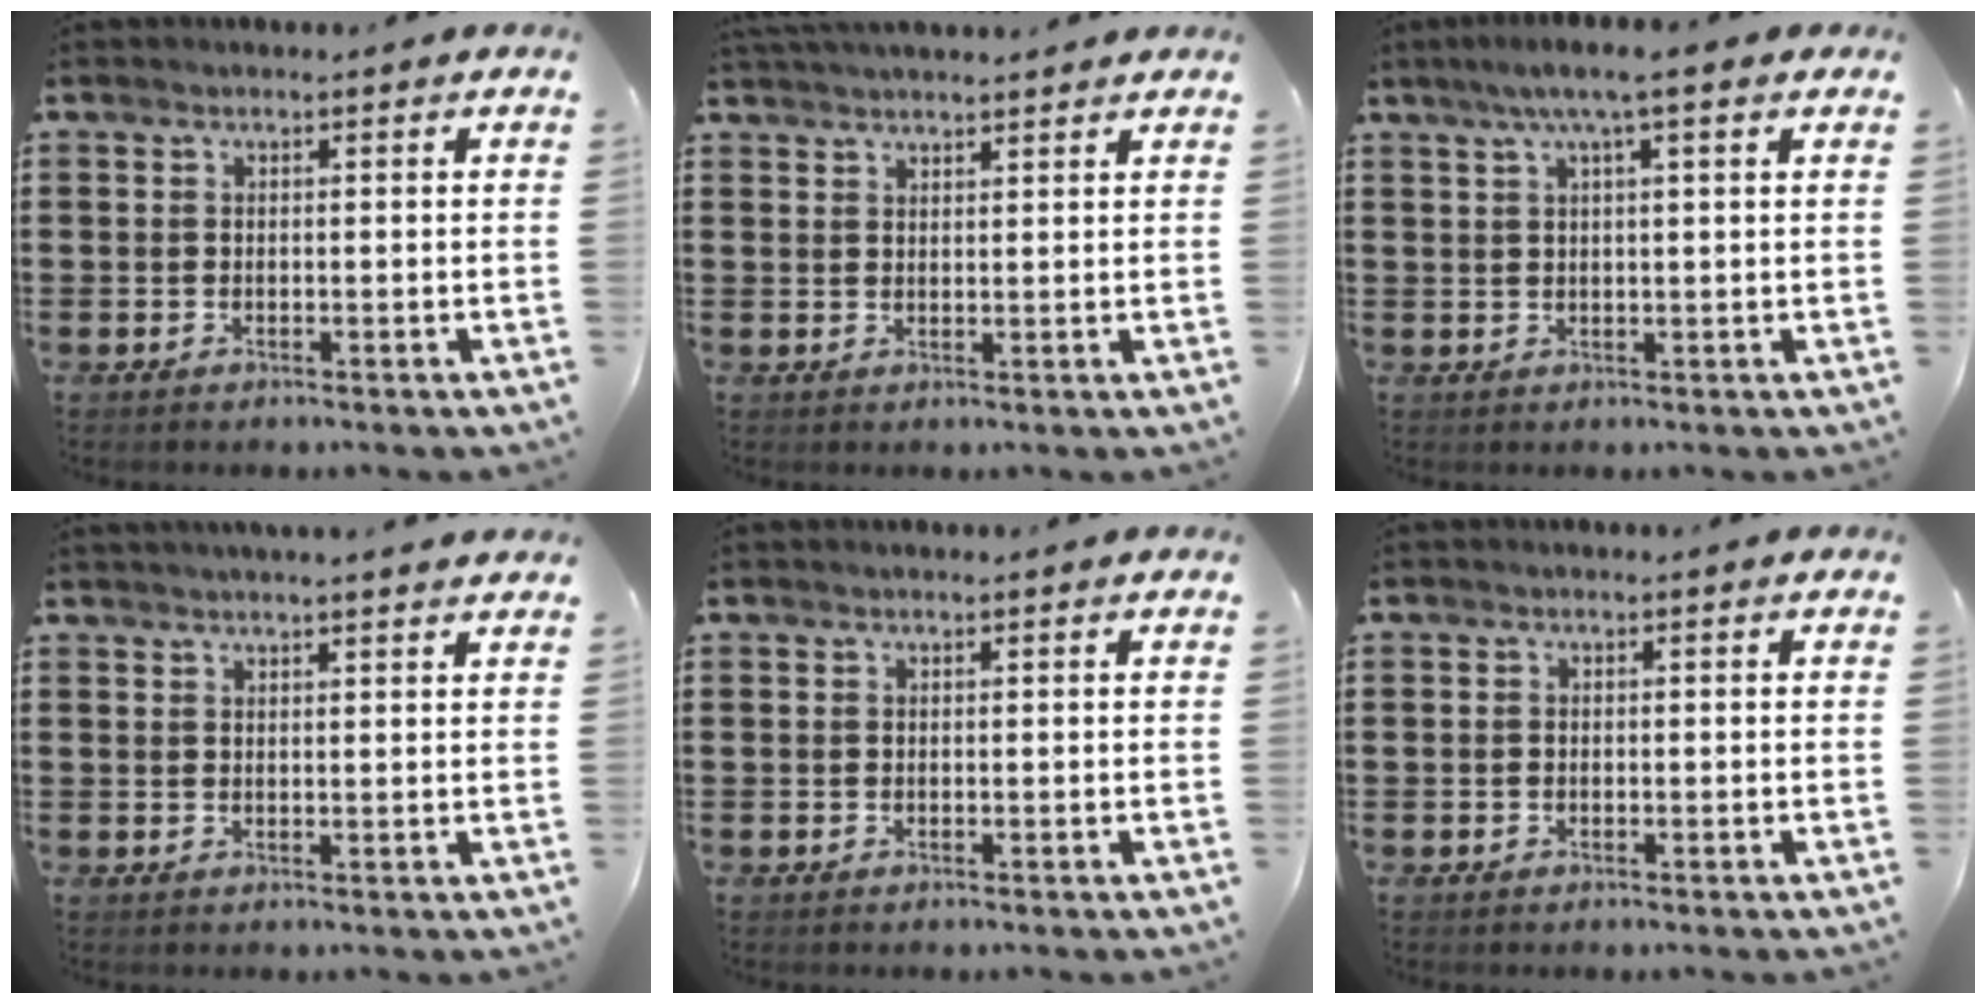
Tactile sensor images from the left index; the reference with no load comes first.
{"total": 2.4, "force": [2.4, -0.1, 0.2], "torque": [-0.011, -0.002, 0.046]}
{"total": 4.8, "force": [2.7, 0.2, 3.9], "torque": [-0.081, 0.008, 0.045]}
{"total": 1.9, "force": [1.9, -0.3, 0.4], "torque": [-0.012, -0.001, 0.036]}
{"total": 0.0}
{"total": 0.6, "force": [-0.3, 0.5, 0.2], "torque": [-0.006, 0.002, -0.005]}